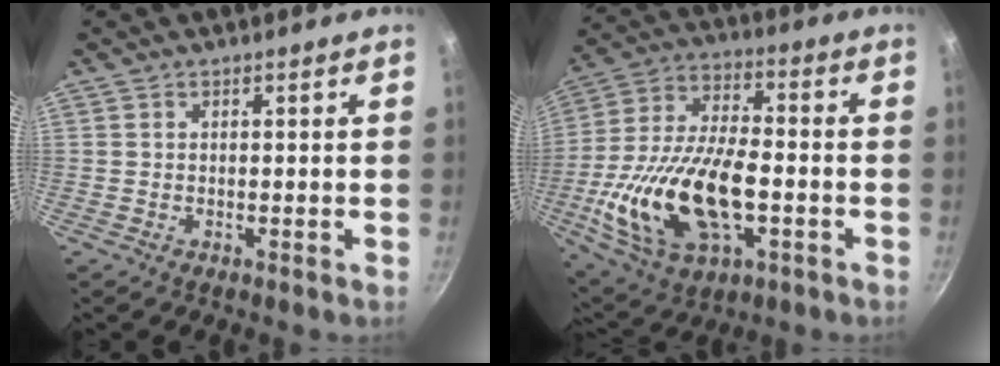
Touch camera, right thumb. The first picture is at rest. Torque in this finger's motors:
{"motor_torque": [-0.19, 1.31, 2.09, -0.68, 0.47]}